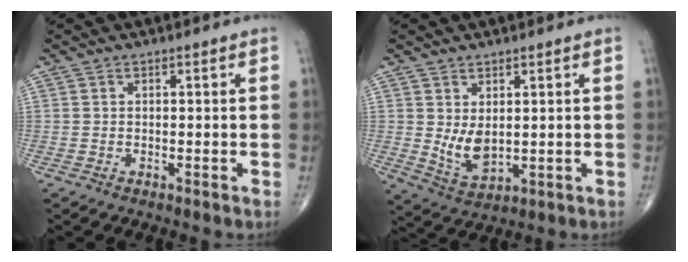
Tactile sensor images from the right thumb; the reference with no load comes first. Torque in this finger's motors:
{"motor_torque": [0.60, 0.62, 0.52, 0.24, 0.03]}